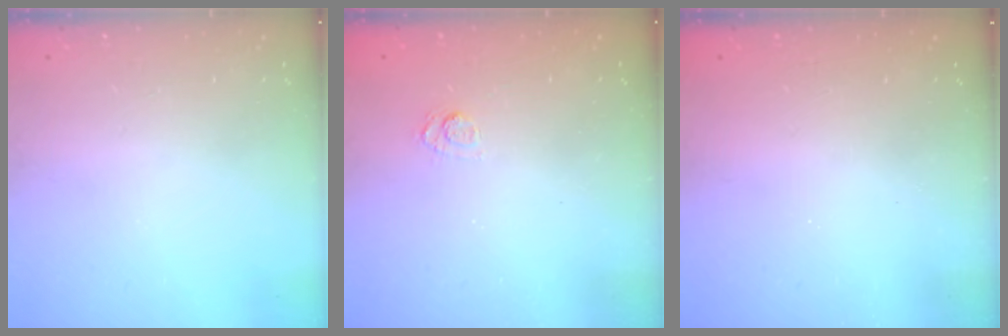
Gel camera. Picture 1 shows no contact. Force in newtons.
{"total": 2.4, "press": 2.0, "slide": 1.3}
{"total": 2.4, "press": 2.2, "slide": 0.8}